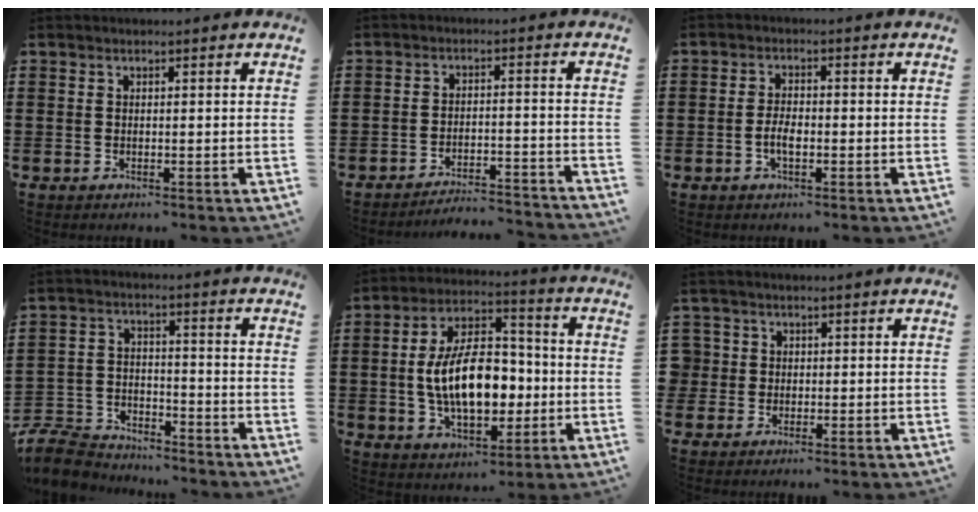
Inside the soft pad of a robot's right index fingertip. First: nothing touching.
{"total": 3.8, "force": [-3.8, 0.0, 0.5], "torque": [-0.014, 0.000, -0.080]}
{"total": 3.1, "force": [-1.0, 1.3, 2.6], "torque": [-0.063, -0.002, -0.022]}
{"total": 7.8, "force": [-7.5, 1.7, 1.1], "torque": [-0.035, 0.017, -0.152]}
{"total": 12.9, "force": [-1.2, 7.4, 10.5], "torque": [-0.205, 0.006, -0.024]}
{"total": 2.4, "force": [0.1, 2.3, 0.2], "torque": [-0.017, 0.008, -0.002]}